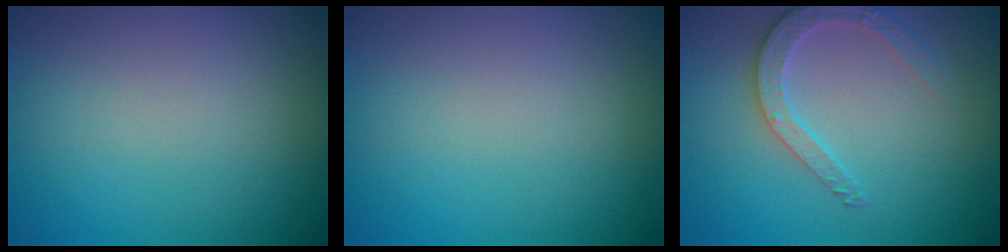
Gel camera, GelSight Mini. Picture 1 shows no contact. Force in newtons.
{"total": 0.0}
{"total": 2.7, "press": 2.6, "slide": 0.7}